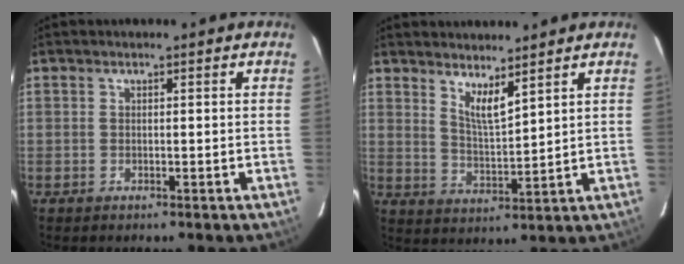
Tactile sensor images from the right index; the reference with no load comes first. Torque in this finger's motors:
{"motor_torque": [0.07, 0.12, 0.06, 0.02]}